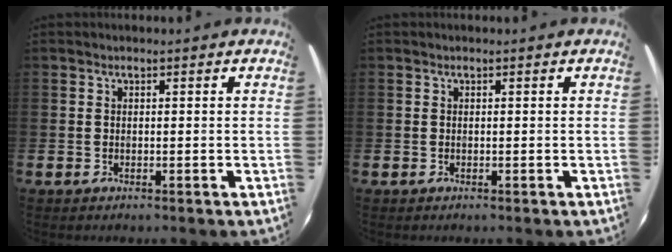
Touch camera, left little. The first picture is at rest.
{"total": 0.0}